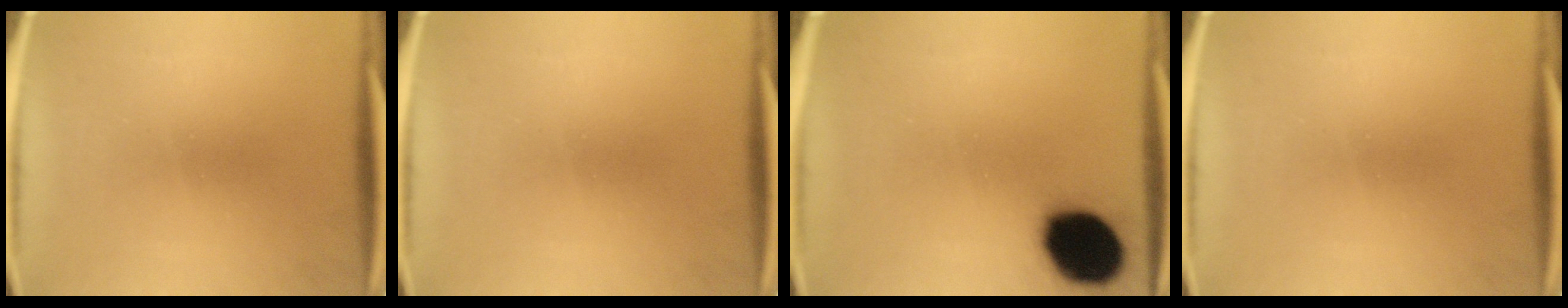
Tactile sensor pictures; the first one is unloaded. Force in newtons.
{"total": 0.0}
{"total": 17.4}
{"total": 0.0}